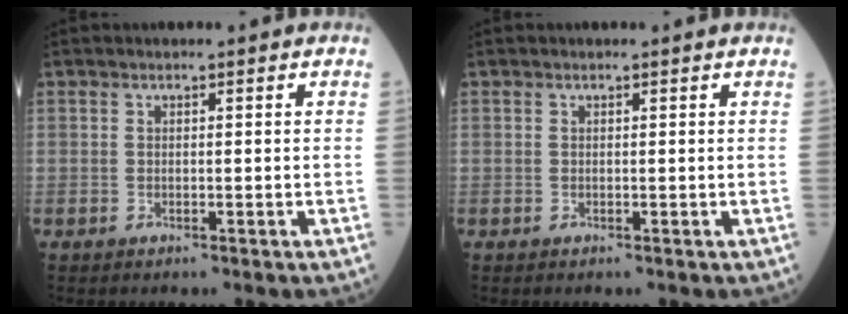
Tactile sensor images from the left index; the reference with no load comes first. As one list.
[{"total": 0.0}]